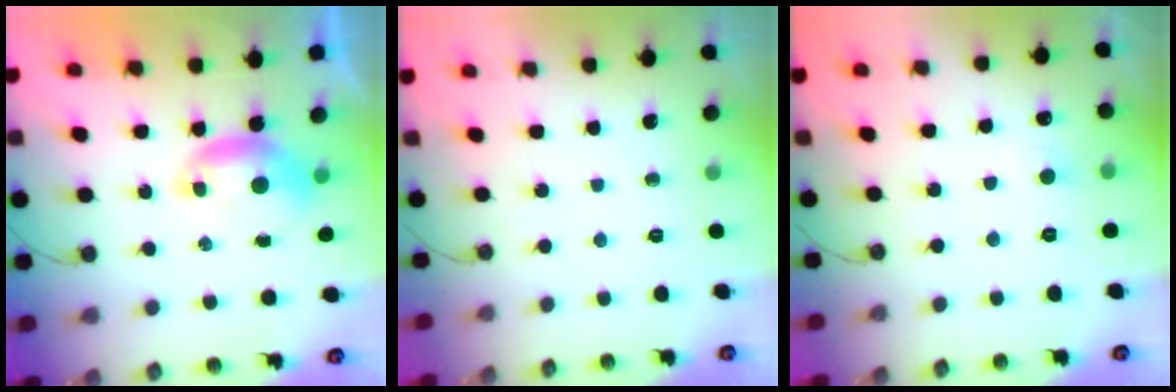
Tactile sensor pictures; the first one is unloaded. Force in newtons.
{"total": 0.0}
{"total": 1.1, "press": 0.8, "slide": 0.8}